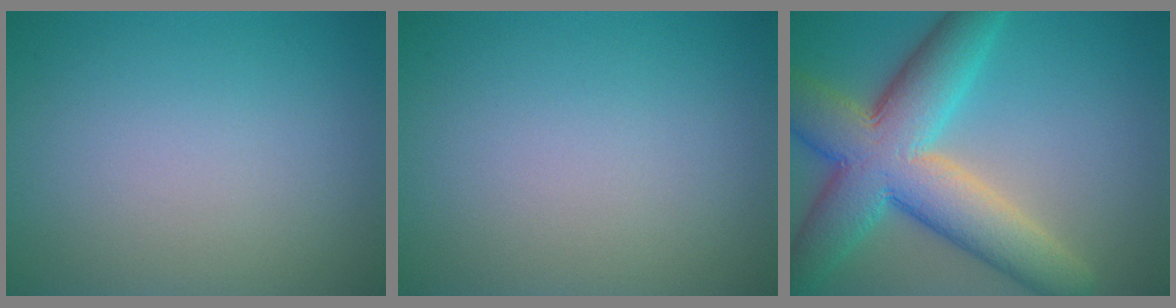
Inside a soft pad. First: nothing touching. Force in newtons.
{"total": 0.0}
{"total": 11.0, "press": 11.0, "slide": 0.5}